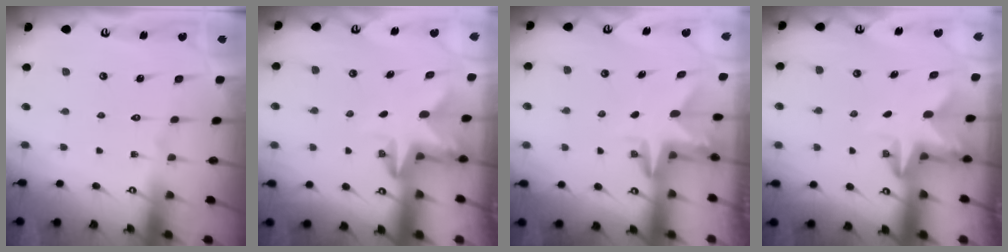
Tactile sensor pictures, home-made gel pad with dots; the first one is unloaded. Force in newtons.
{"total": 2.7, "press": 2.6, "slide": 0.5}
{"total": 3.1, "press": 3.1, "slide": 0.2}
{"total": 2.6, "press": 2.5, "slide": 0.5}